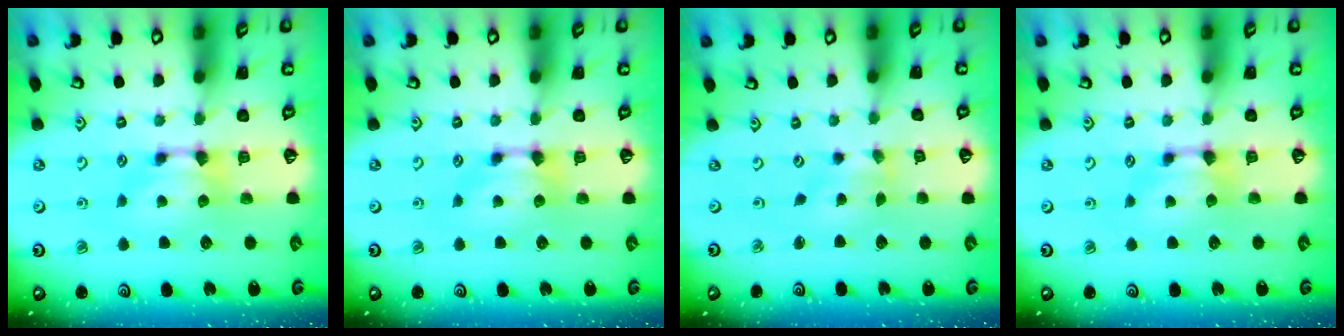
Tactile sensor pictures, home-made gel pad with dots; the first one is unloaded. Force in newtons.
{"total": 0.0}
{"total": 1.7, "press": 1.3, "slide": 1.1}
{"total": 0.0}